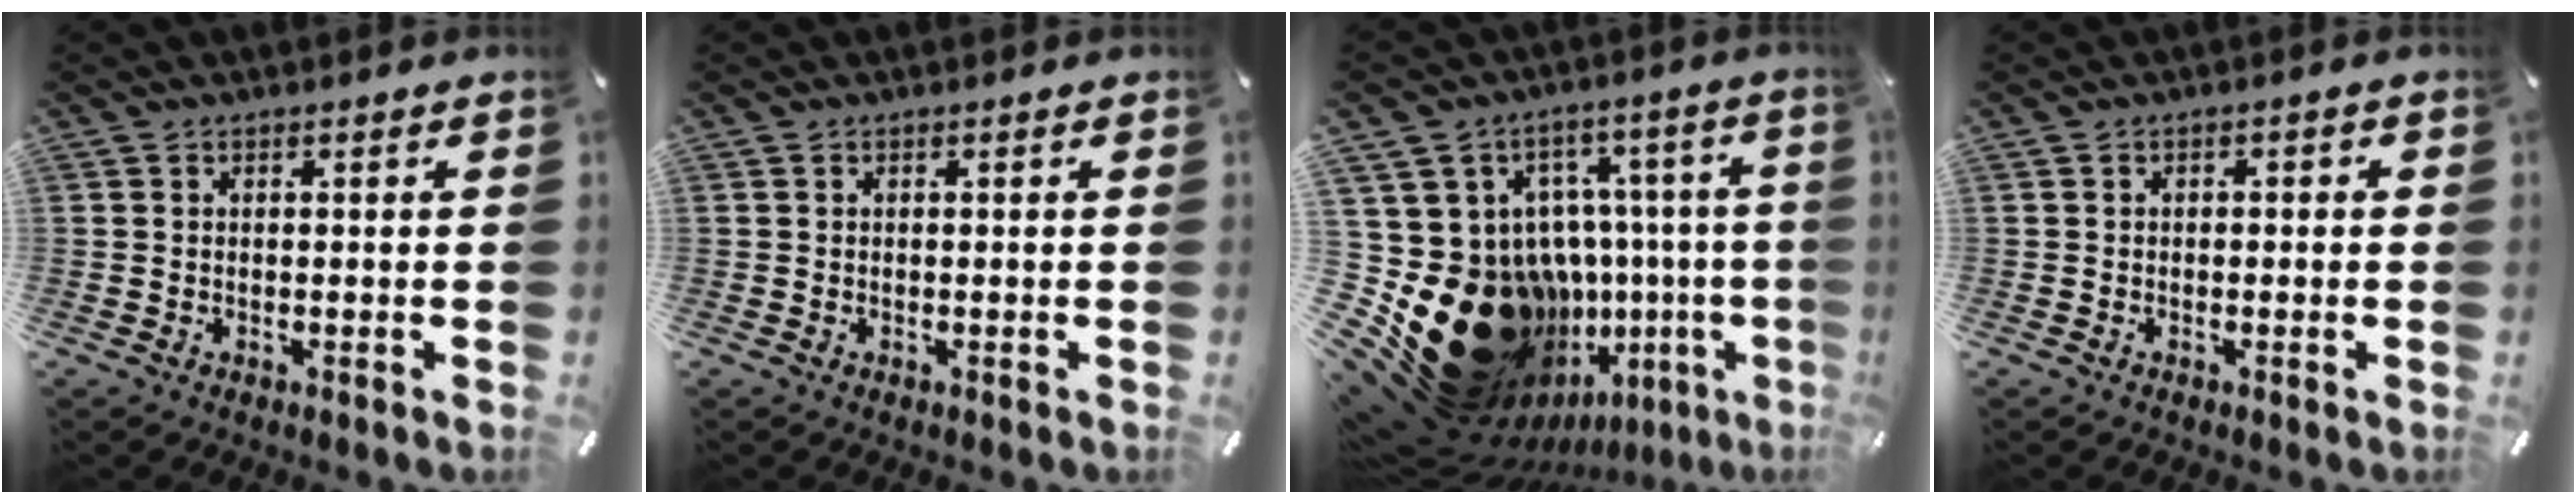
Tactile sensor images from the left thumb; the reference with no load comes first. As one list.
[{"total": 0.0}, {"total": 28.3, "force": [-9.8, 20.3, 17.2], "torque": [-0.263, 0.008, -0.094]}, {"total": 0.9, "force": [-0.4, 0.6, 0.5], "torque": [-0.010, 0.003, -0.009]}]